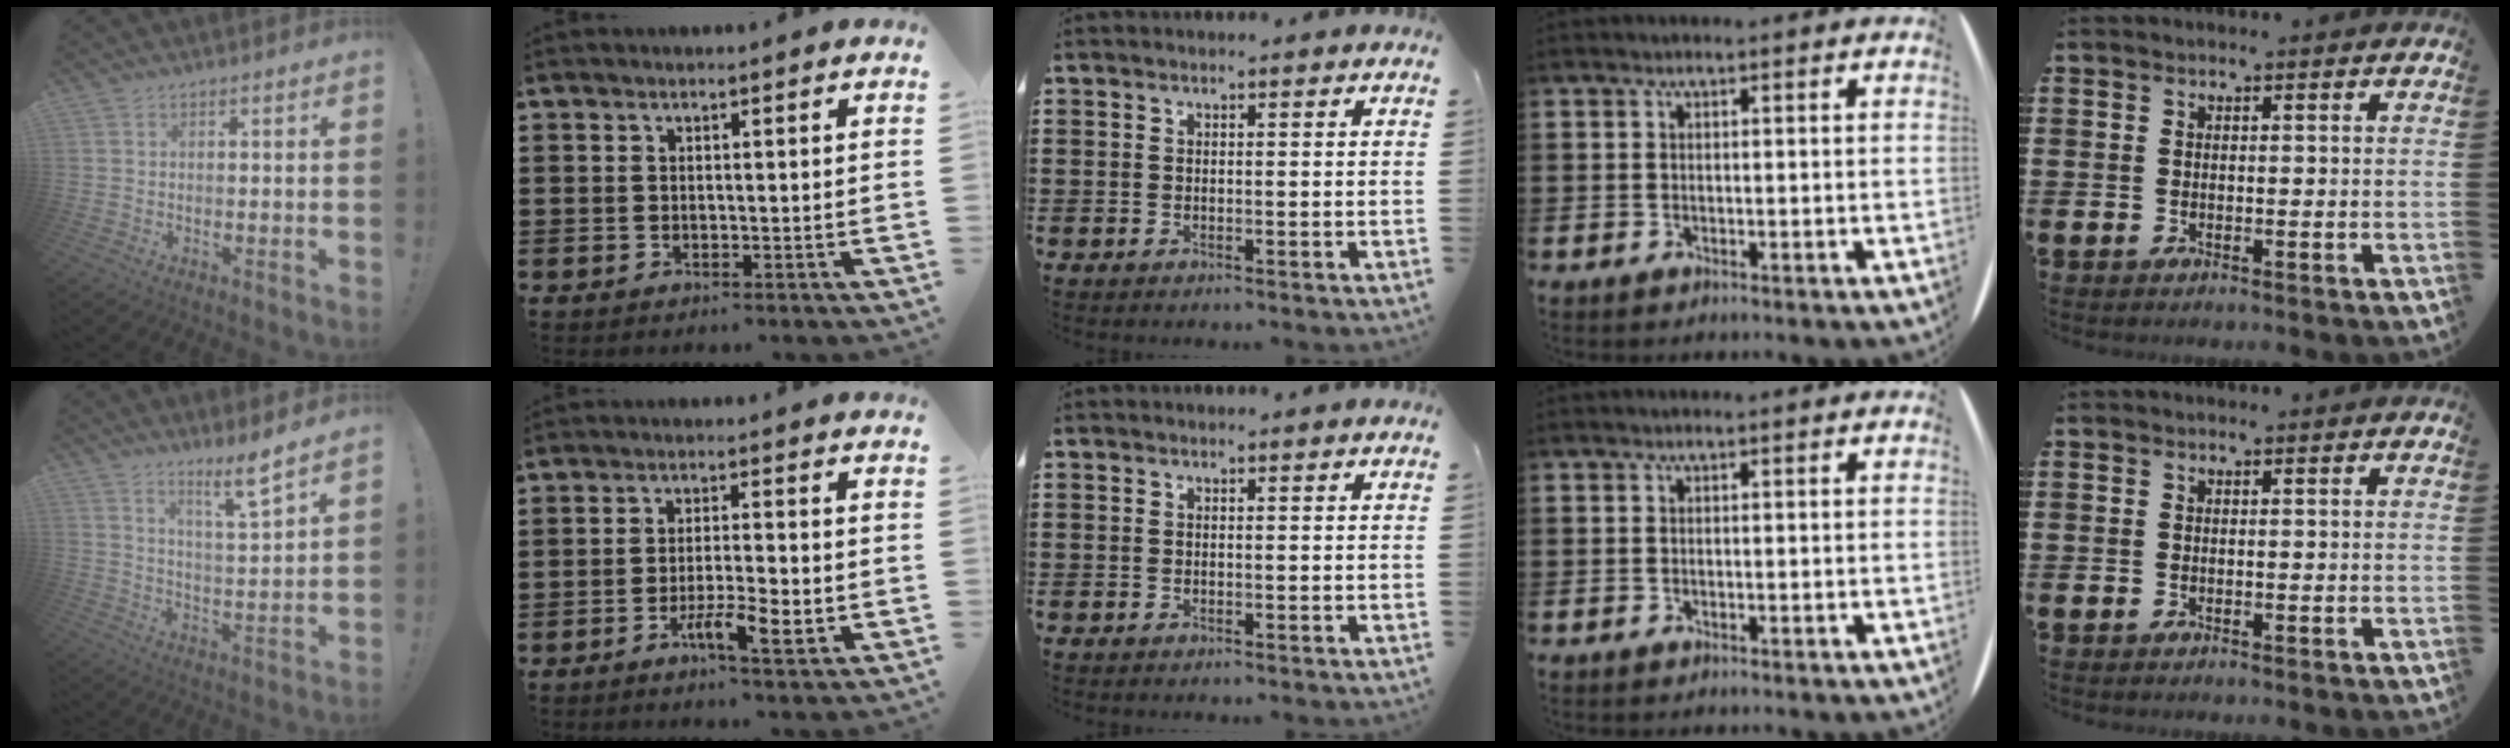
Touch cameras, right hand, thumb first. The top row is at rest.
{"thumb": {"total": 8.7, "force": [6.3, -0.1, 6.0], "torque": [-0.089, -0.048, 0.099]}, "index": {"total": 6.6, "force": [-2.9, 1.7, 5.7], "torque": [-0.098, -0.003, -0.049]}}